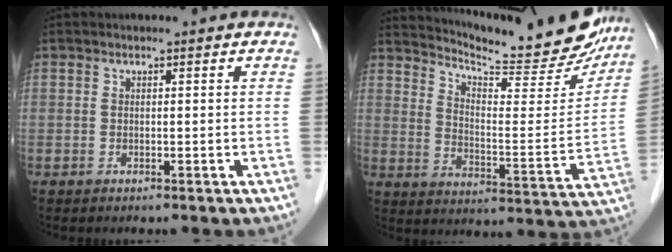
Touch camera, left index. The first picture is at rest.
{"total": 21.0, "force": [19.6, 2.0, 7.3], "torque": [-0.112, -0.066, 0.258]}